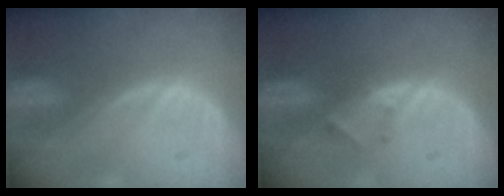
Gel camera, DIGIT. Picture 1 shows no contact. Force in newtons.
{"total": 1.9, "press": 1.7, "slide": 0.9}